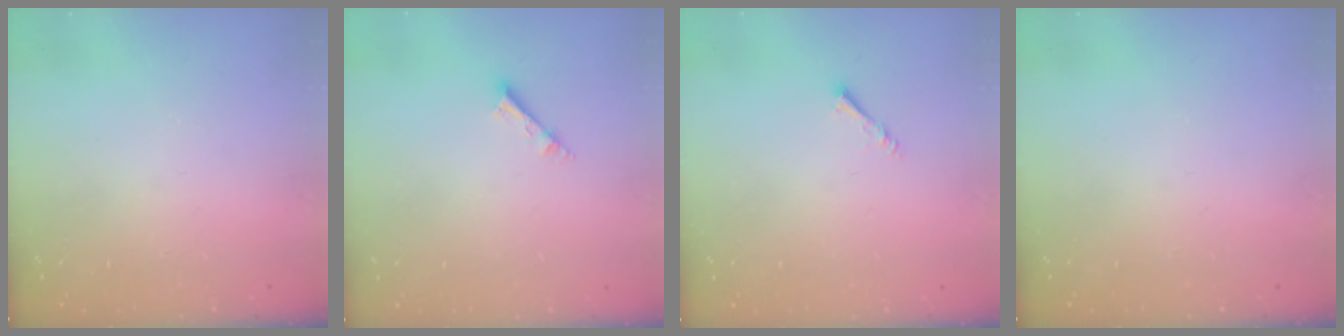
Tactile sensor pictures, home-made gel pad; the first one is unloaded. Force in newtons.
{"total": 2.3, "press": 2.3, "slide": 0.1}
{"total": 1.6, "press": 1.6, "slide": 0.3}
{"total": 0.0}